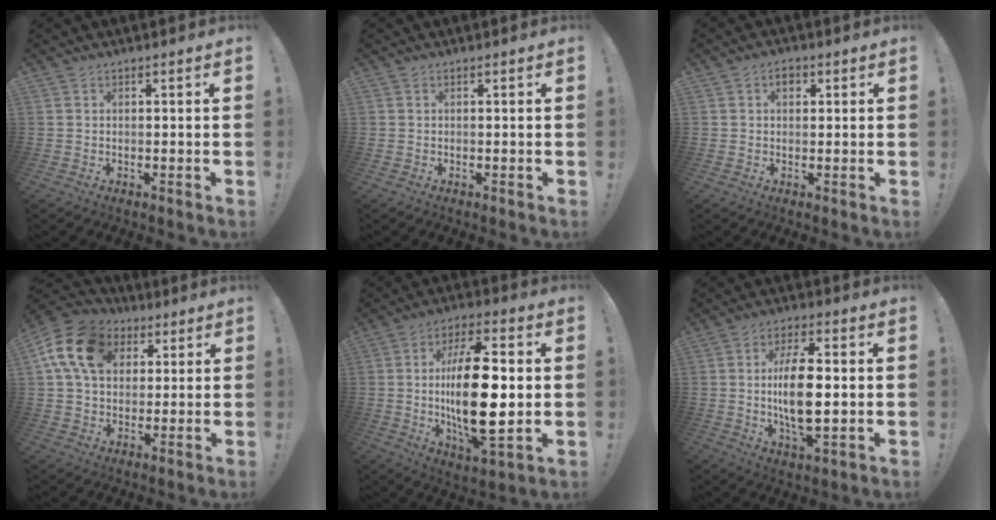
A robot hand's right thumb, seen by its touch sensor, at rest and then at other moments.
{"total": 0.0}
{"total": 3.0, "force": [1.2, 2.0, 1.8], "torque": [-0.017, 0.001, 0.016]}
{"total": 16.5, "force": [5.4, 12.2, 9.7], "torque": [-0.160, -0.002, 0.105]}
{"total": 22.0, "force": [0.0, 8.3, 20.3], "torque": [-0.380, -0.005, -0.004]}
{"total": 13.8, "force": [0.0, 5.5, 12.6], "torque": [-0.236, -0.009, -0.009]}